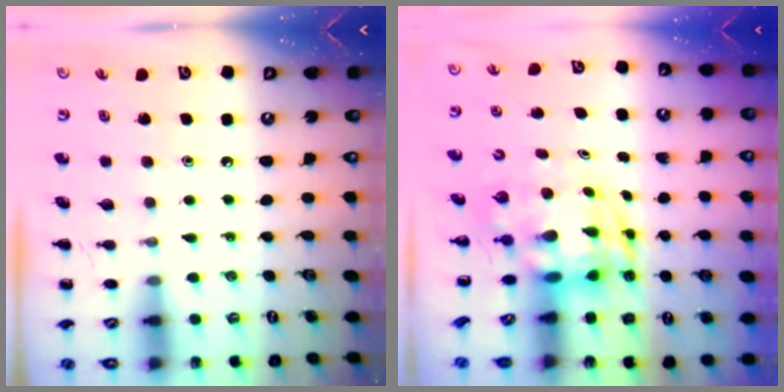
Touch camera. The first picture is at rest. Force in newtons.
{"total": 3.6, "press": 3.5, "slide": 0.9}